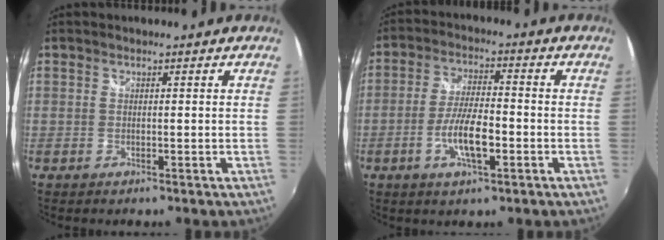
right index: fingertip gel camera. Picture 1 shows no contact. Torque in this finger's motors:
{"motor_torque": [0.39, -0.11, 0.44, 0.09]}